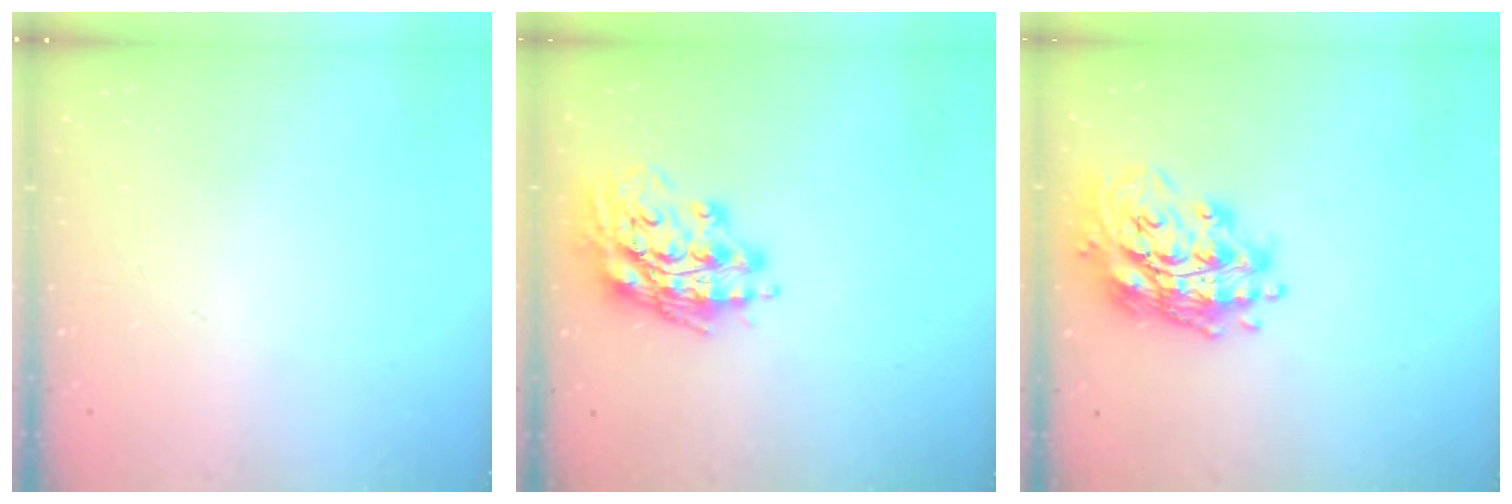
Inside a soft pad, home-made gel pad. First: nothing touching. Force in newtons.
{"total": 17.4, "press": 17.2, "slide": 2.1}
{"total": 17.9, "press": 17.7, "slide": 2.2}